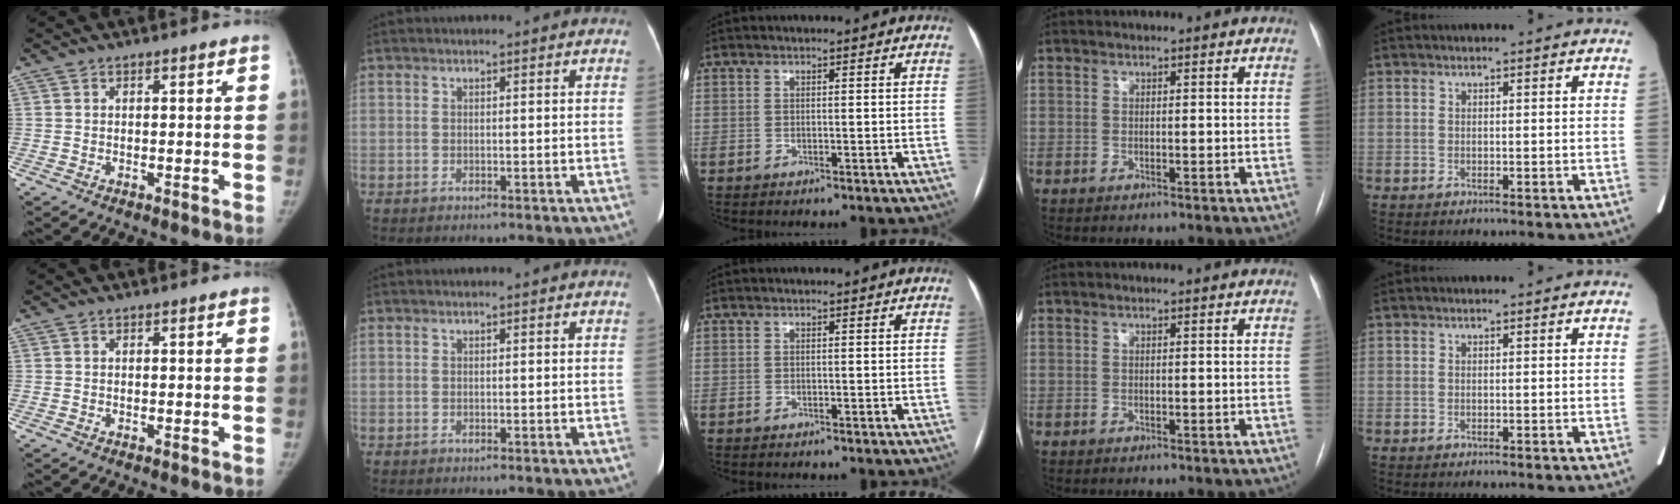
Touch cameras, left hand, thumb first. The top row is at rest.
{}